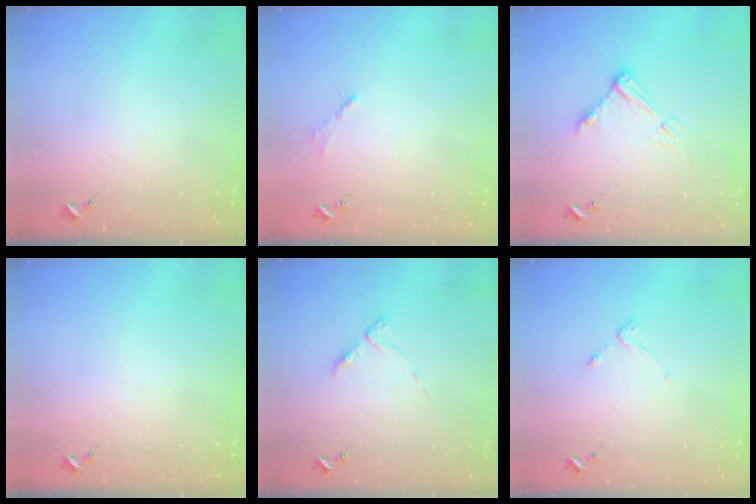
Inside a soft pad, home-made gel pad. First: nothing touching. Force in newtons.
{"total": 2.9, "press": 2.9, "slide": 0.4}
{"total": 9.1, "press": 9.1, "slide": 0.8}
{"total": 0.0}
{"total": 4.5, "press": 4.5, "slide": 0.5}
{"total": 2.7, "press": 2.6, "slide": 0.5}